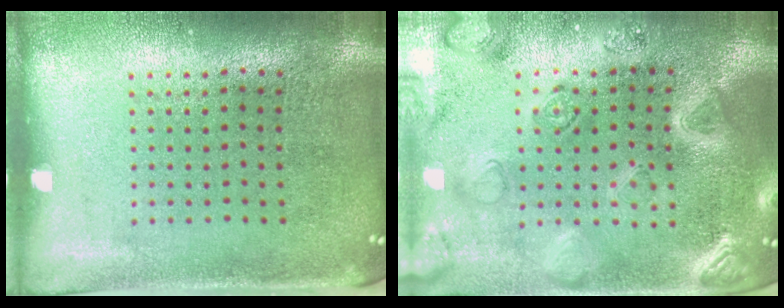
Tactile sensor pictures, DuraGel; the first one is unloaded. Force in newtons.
{"total": 3.0, "press": 2.9, "slide": 0.8}